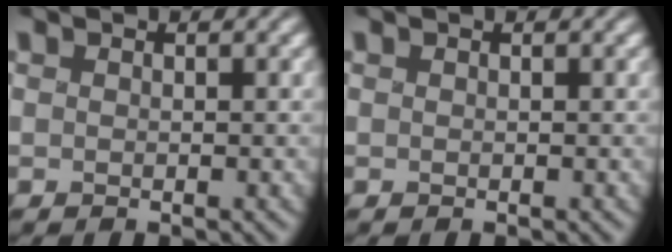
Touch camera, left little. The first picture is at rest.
{"total": 0.0}